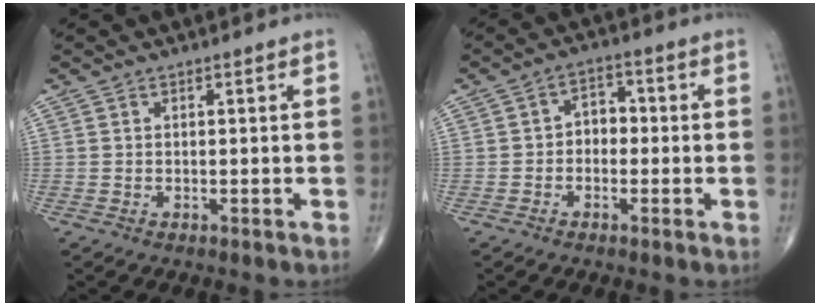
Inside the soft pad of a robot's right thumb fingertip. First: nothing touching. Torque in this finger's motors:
{"motor_torque": [-0.23, 0.38, 0.12, 0.11, 0.06]}